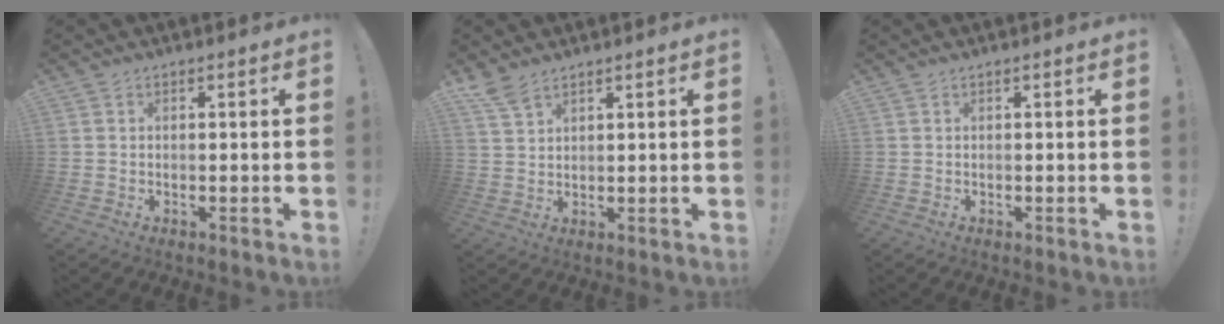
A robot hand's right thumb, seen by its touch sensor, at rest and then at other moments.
{"total": 5.1, "force": [4.1, 1.7, 2.4], "torque": [-0.040, -0.026, 0.077]}
{"total": 0.0}